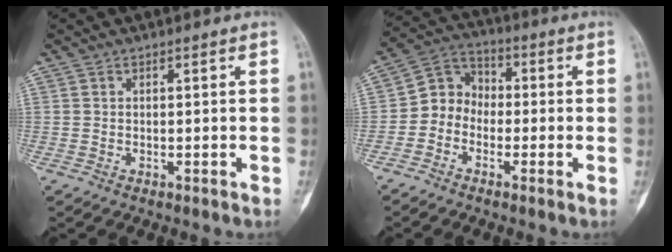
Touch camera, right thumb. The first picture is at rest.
{"total": 6.9, "force": [-1.9, 5.9, 2.8], "torque": [-0.021, 0.034, -0.055]}